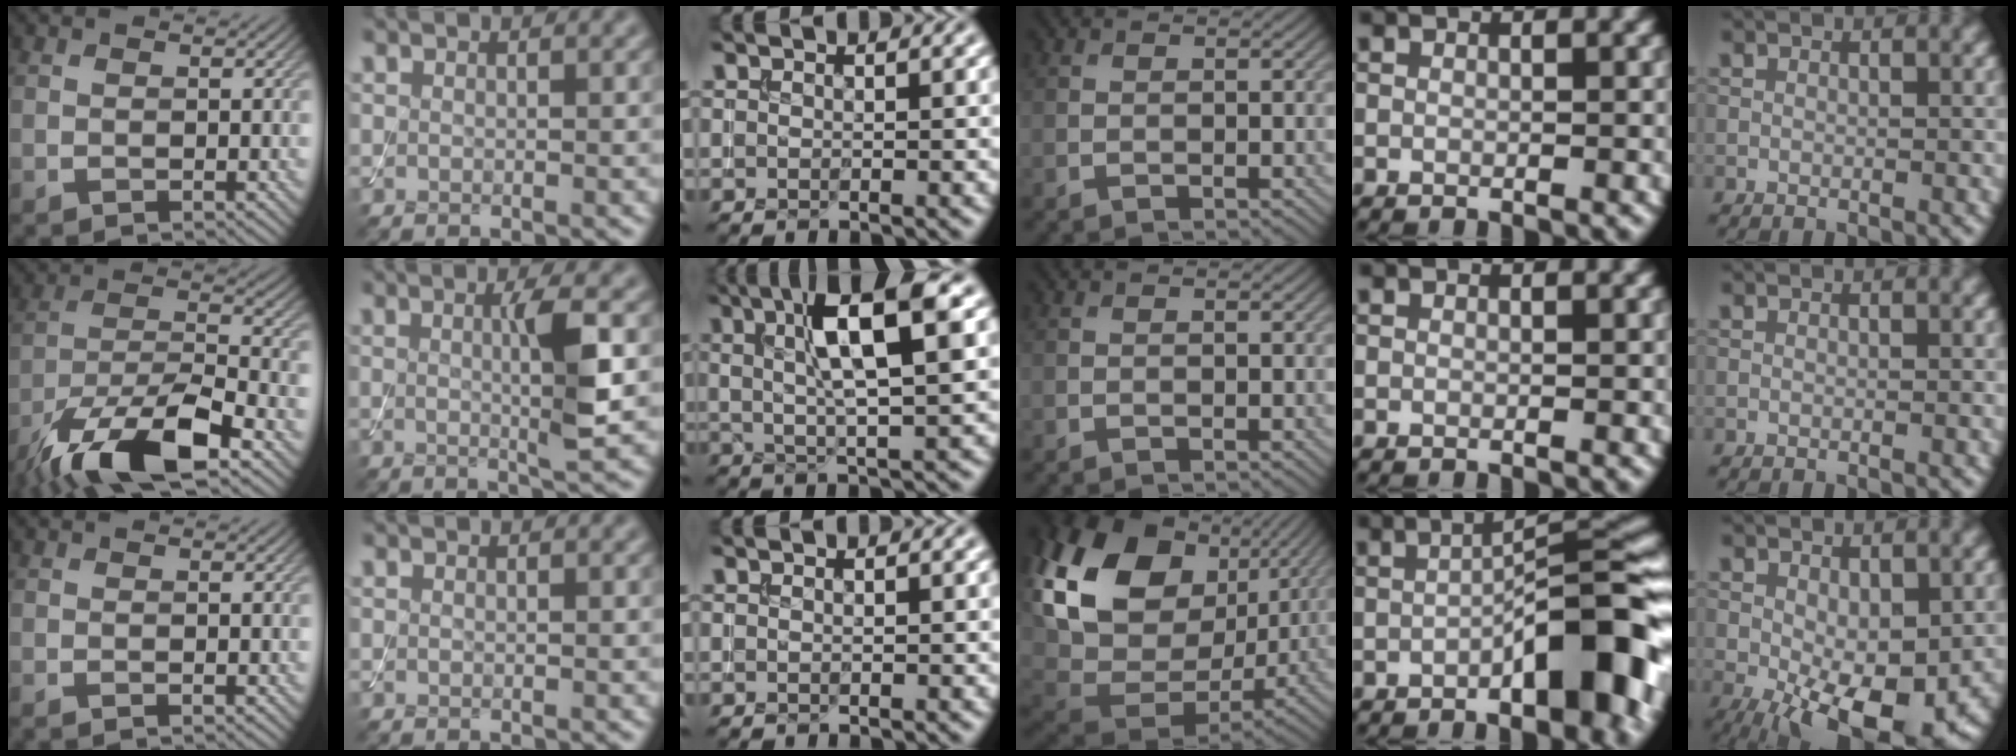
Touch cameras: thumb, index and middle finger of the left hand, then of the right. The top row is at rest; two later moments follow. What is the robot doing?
{"motion": "assemble", "object": "toy tower of hanoi"}